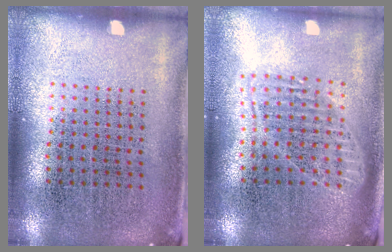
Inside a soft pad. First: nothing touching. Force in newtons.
{"total": 1.8, "press": 1.5, "slide": 0.9}